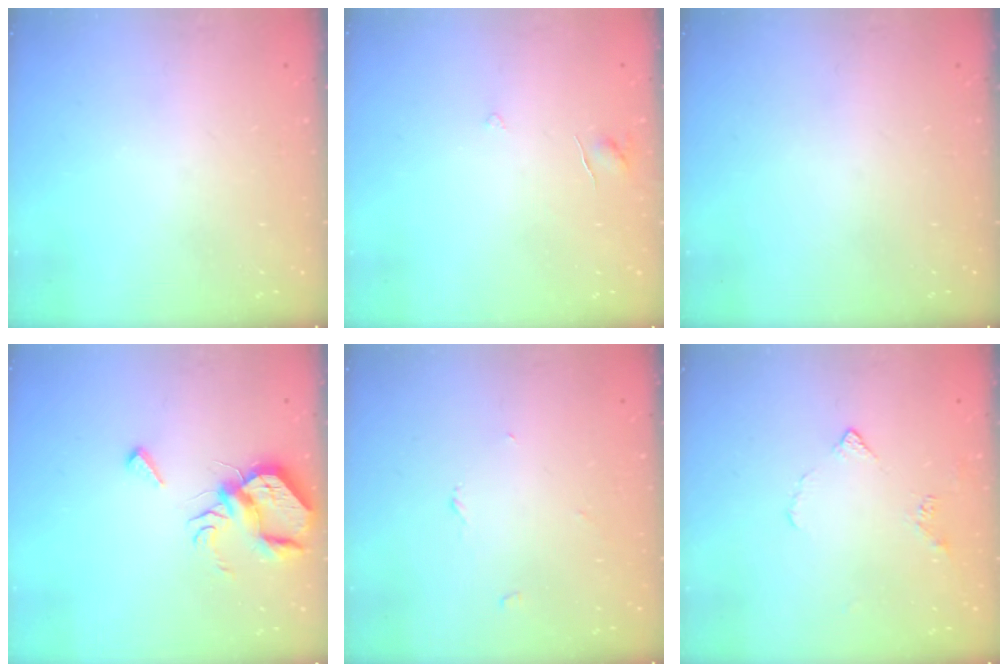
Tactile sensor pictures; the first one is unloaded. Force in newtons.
{"total": 3.2, "press": 3.1, "slide": 0.2}
{"total": 0.0}
{"total": 9.6, "press": 9.5, "slide": 1.0}
{"total": 2.7, "press": 2.7, "slide": 0.3}
{"total": 3.4, "press": 3.4, "slide": 0.7}